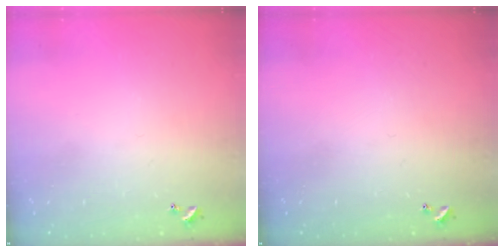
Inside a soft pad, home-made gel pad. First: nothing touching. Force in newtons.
{"total": 0.0}